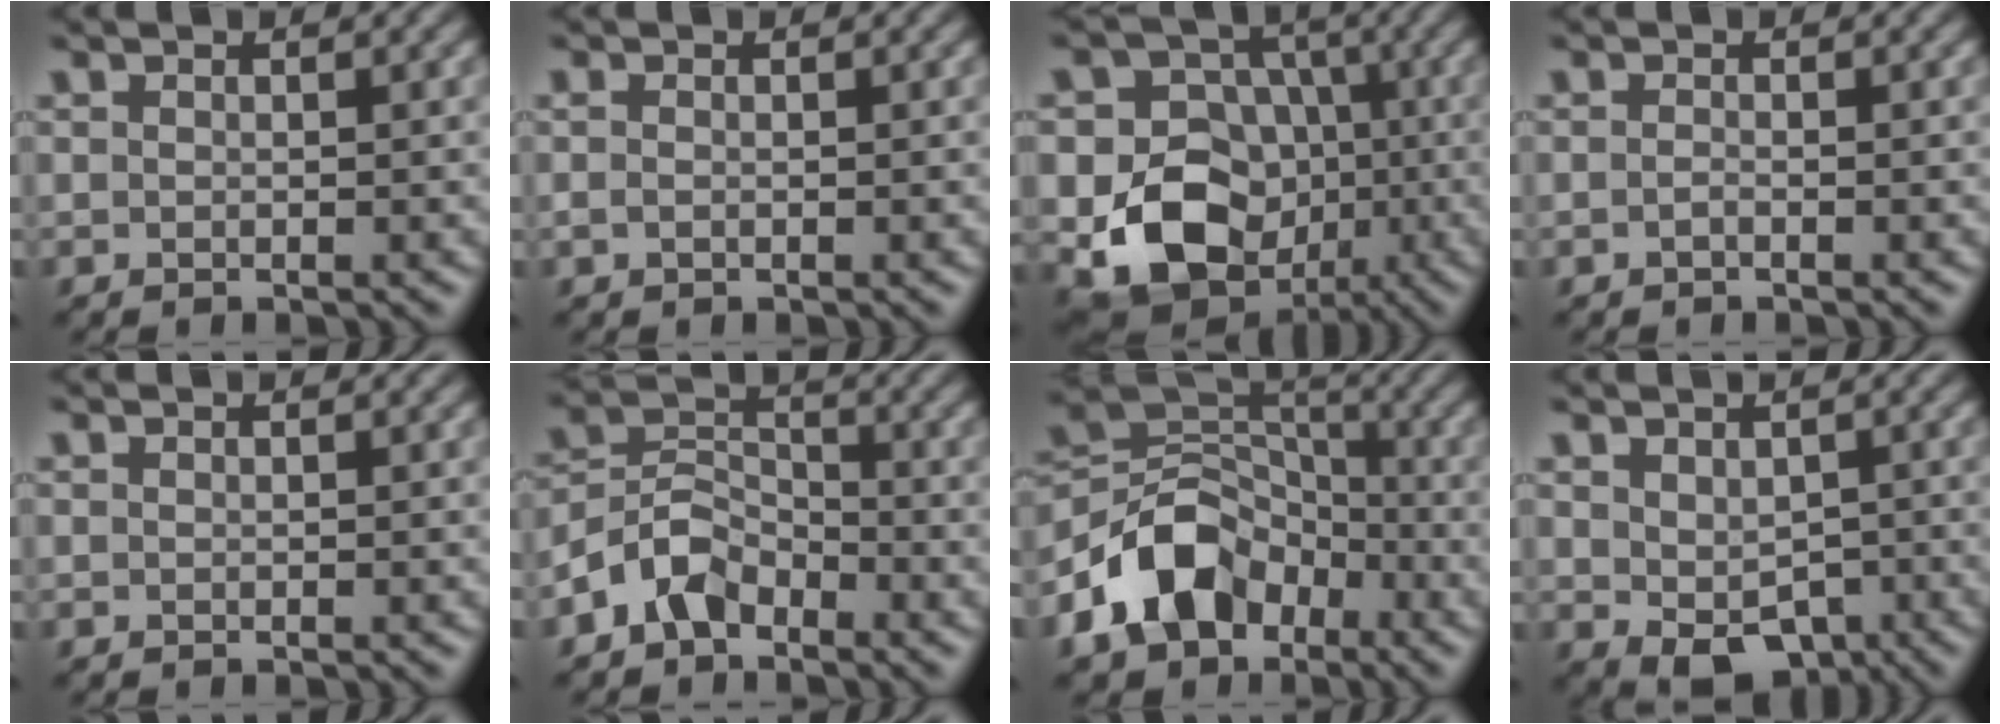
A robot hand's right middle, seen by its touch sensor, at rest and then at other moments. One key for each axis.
{"total": 0.7, "fx": -0.1, "fy": 0.5, "fz": 0.6, "tx": -0.016, "ty": -0.003, "tz": -0.003}
{"total": 12.2, "fx": -3.3, "fy": 10.4, "fz": 5.5, "tx": -0.083, "ty": -0.030, "tz": -0.081}
{"total": 0.5, "fx": -0.3, "fy": 0.1, "fz": 0.4, "tx": -0.010, "ty": 0.000, "tz": -0.007}
{"total": 0.0}
{"total": 4.2, "fx": -2.7, "fy": 2.7, "fz": 1.9, "tx": -0.036, "ty": 0.009, "tz": -0.064}
{"total": 8.3, "fx": -4.1, "fy": 5.9, "fz": 4.1, "tx": -0.070, "ty": 0.006, "tz": -0.089}
{"total": 4.6, "fx": -1.2, "fy": 3.1, "fz": 3.2, "tx": -0.053, "ty": -0.018, "tz": -0.008}